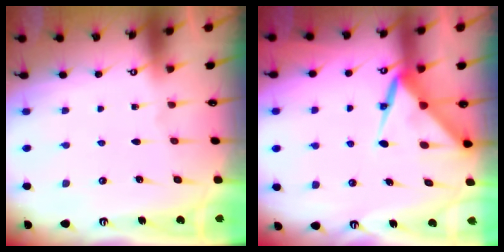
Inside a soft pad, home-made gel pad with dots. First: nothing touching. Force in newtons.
{"total": 8.1, "press": 8.1, "slide": 0.9}